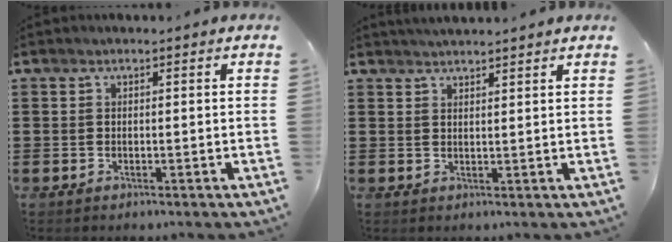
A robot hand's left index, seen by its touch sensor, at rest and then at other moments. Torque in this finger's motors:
{"motor_torque": [1.65, 0.49, 0.20, 0.03]}